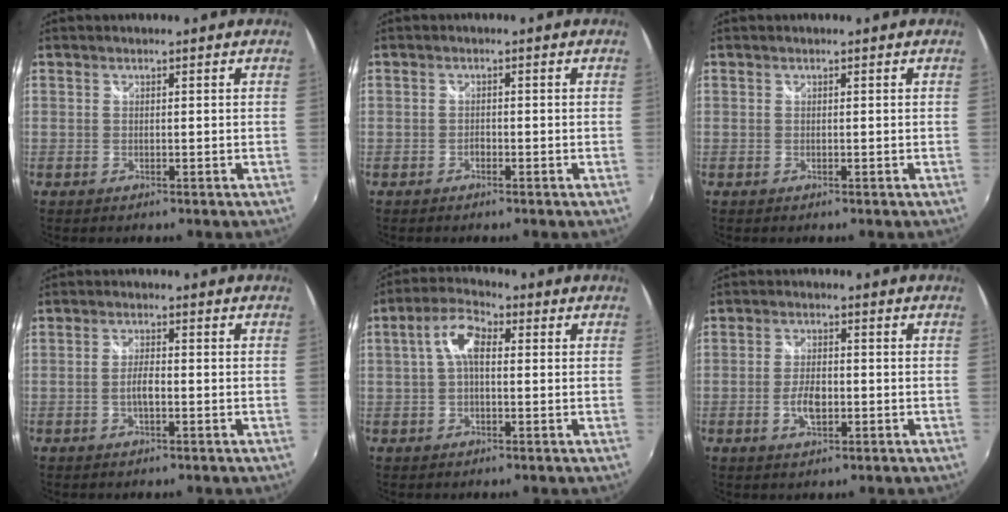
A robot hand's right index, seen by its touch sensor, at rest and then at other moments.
{"total": 1.0, "force": [-0.7, 0.6, 0.3], "torque": [-0.006, -0.001, -0.014]}
{"total": 0.0}
{"total": 2.9, "force": [-0.9, 0.8, 2.6], "torque": [-0.052, 0.001, -0.019]}
{"total": 6.1, "force": [0.6, 2.9, 5.3], "torque": [-0.107, 0.020, 0.009]}
{"total": 4.9, "force": [-1.4, 2.4, 4.0], "torque": [-0.083, -0.001, -0.025]}